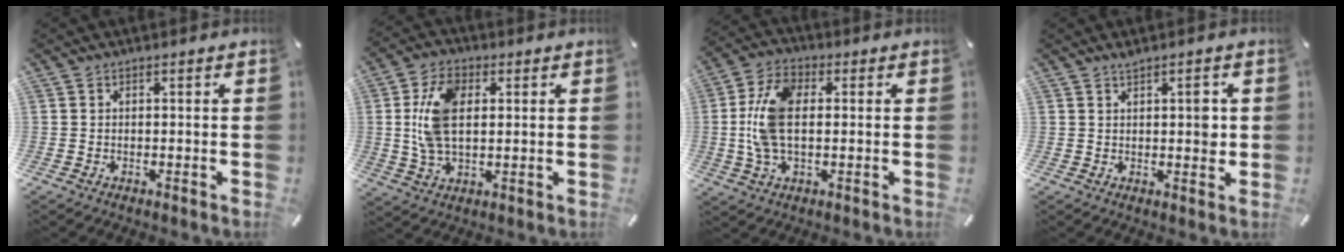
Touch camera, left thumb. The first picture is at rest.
{"total": 11.6, "force": [1.9, 7.3, 8.8], "torque": [-0.202, 0.006, 0.033]}
{"total": 11.4, "force": [0.4, 6.5, 9.4], "torque": [-0.212, 0.000, 0.007]}
{"total": 3.9, "force": [0.9, 1.5, 3.5], "torque": [-0.036, -0.010, 0.008]}